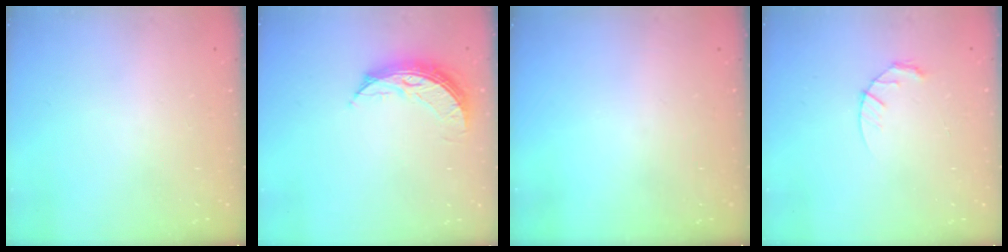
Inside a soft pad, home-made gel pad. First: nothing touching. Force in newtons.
{"total": 9.3, "press": 9.3, "slide": 0.0}
{"total": 0.0}
{"total": 4.3, "press": 4.3, "slide": 0.7}